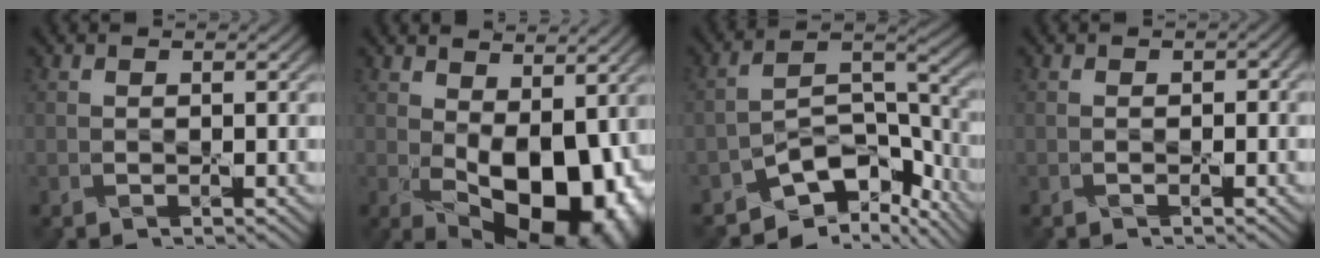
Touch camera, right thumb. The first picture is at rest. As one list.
[{"total": 14.7, "force": [-1.2, 8.5, 11.9], "torque": [-0.165, -0.036, 0.012]}, {"total": 11.0, "force": [-7.8, 5.0, 5.9], "torque": [-0.090, -0.009, -0.140]}, {"total": 1.3, "force": [-0.3, 0.8, 1.0], "torque": [-0.015, -0.006, -0.004]}]